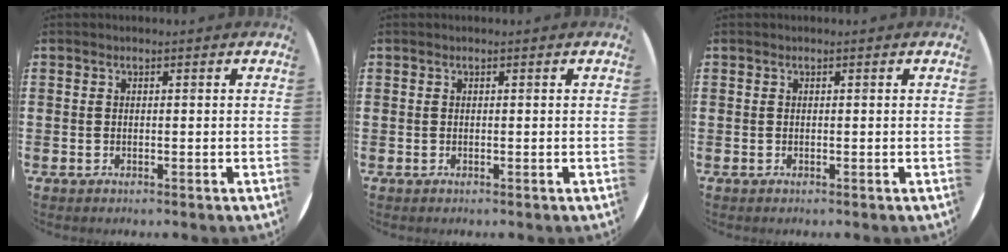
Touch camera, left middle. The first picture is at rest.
{"total": 0.0}
{"total": 0.0}